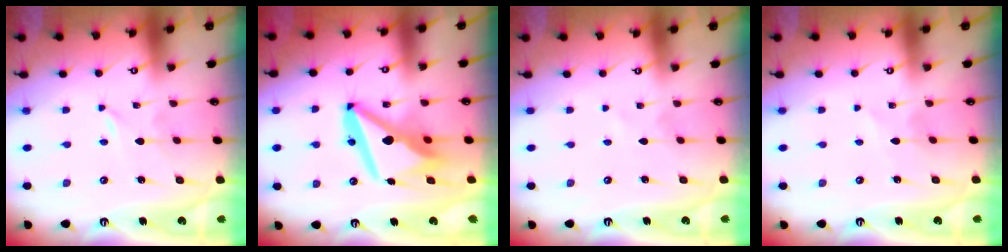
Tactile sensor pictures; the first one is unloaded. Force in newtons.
{"total": 14.7, "press": 14.7, "slide": 1.5}
{"total": 0.0}
{"total": 2.4, "press": 2.3, "slide": 0.3}